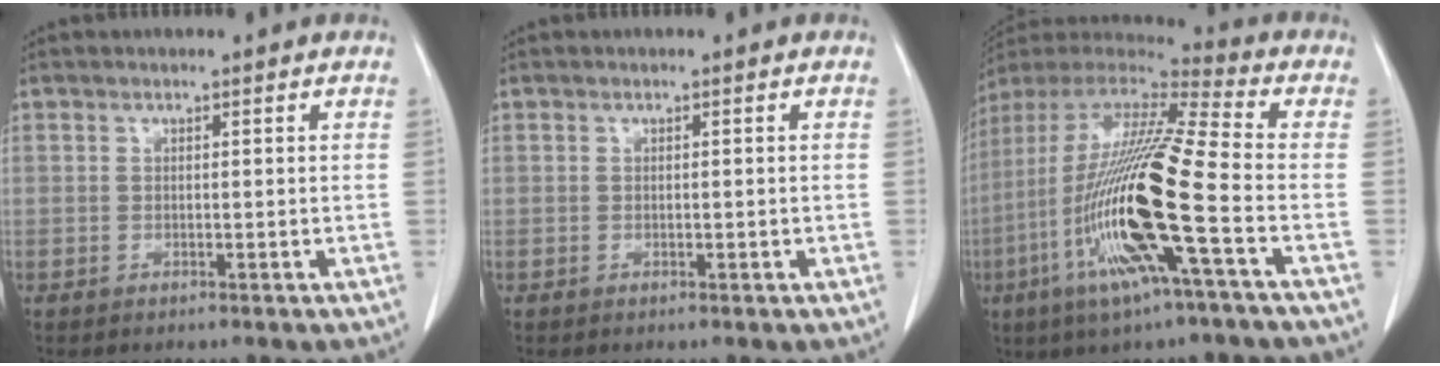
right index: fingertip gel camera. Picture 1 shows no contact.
{"total": 0.5, "force": [-0.2, 0.2, 0.4], "torque": [-0.009, 0.000, 0.000]}
{"total": 21.5, "force": [-6.4, 0.9, 20.5], "torque": [-0.435, -0.027, -0.130]}